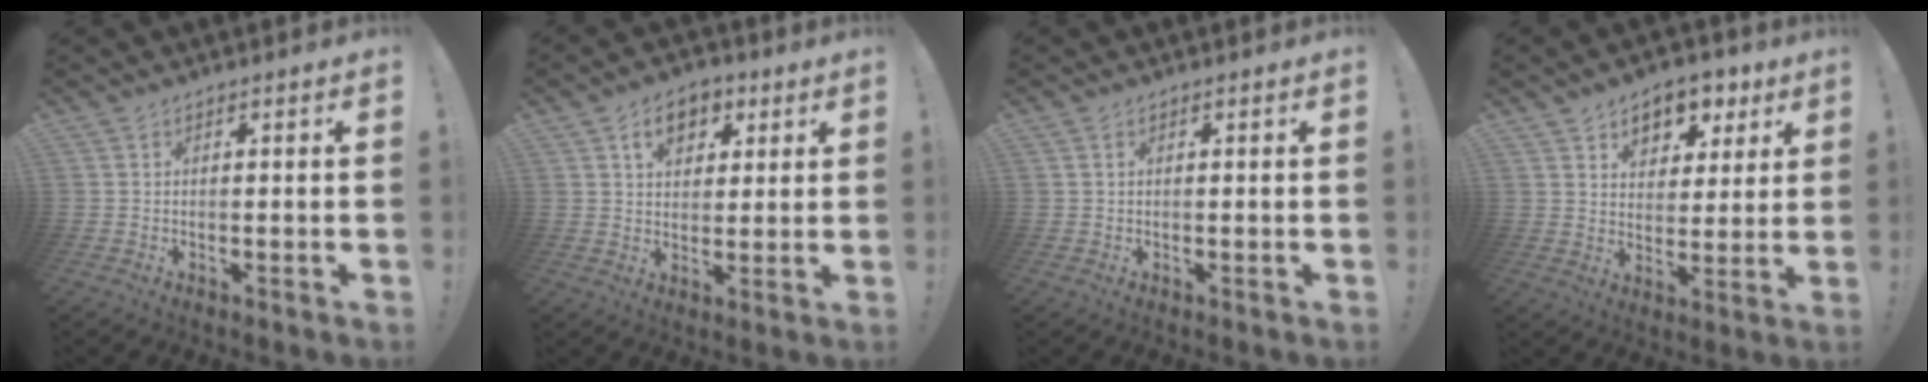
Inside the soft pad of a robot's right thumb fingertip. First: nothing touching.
{"total": 8.7, "force": [4.0, 6.3, 4.5], "torque": [-0.055, -0.007, 0.072]}
{"total": 0.7, "force": [0.3, 0.3, 0.5], "torque": [-0.017, 0.005, 0.008]}
{"total": 8.5, "force": [5.0, 6.0, 3.3], "torque": [-0.040, -0.033, 0.092]}